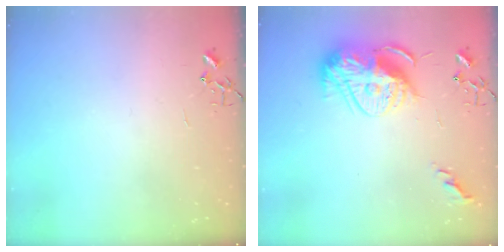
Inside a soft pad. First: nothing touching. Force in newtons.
{"total": 15.6, "press": 15.6, "slide": 1.2}